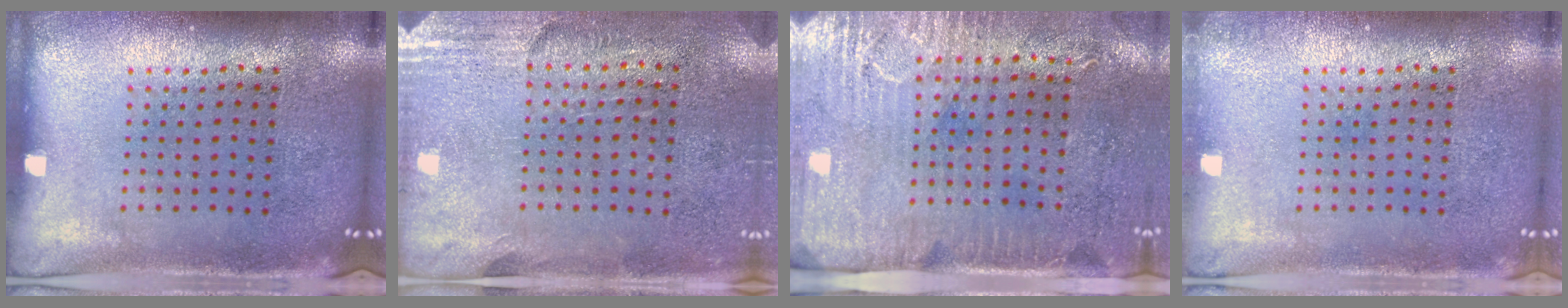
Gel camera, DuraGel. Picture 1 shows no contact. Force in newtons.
{"total": 2.7, "press": 2.4, "slide": 1.4}
{"total": 3.0, "press": 2.5, "slide": 1.7}
{"total": 0.6, "press": 0.6, "slide": 0.1}